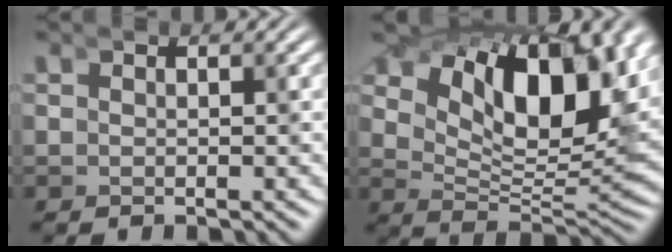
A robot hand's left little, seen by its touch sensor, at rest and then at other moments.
{"total": 11.3, "force": [2.9, 5.4, 9.6], "torque": [-0.167, 0.000, 0.043]}